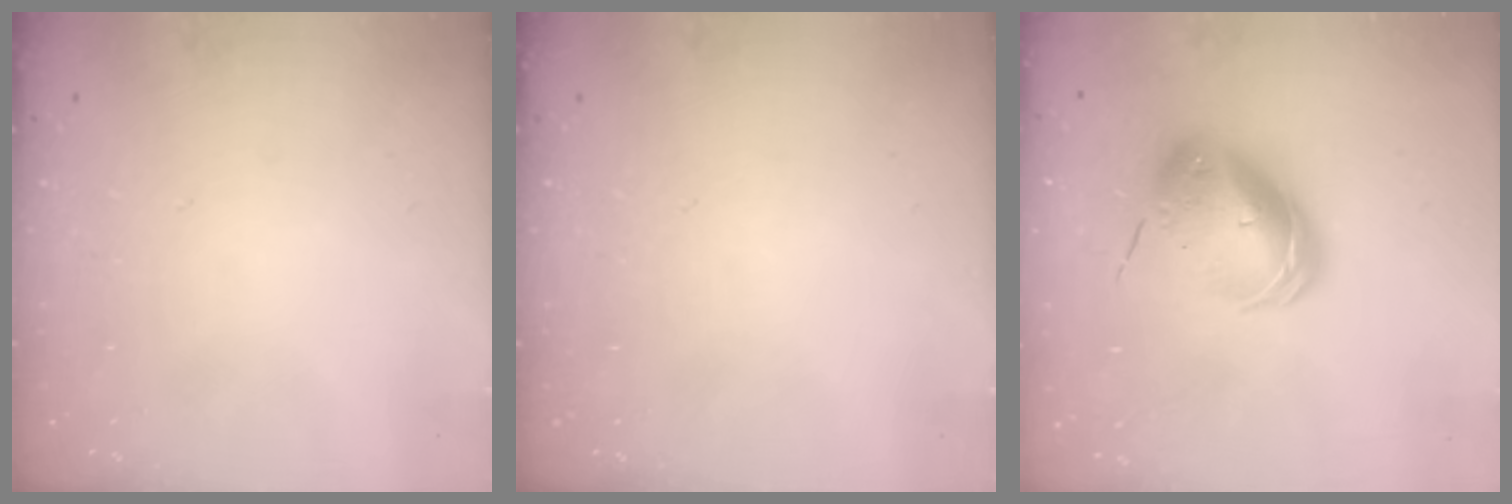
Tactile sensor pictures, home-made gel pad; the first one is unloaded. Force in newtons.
{"total": 0.0}
{"total": 11.2, "press": 11.0, "slide": 1.8}